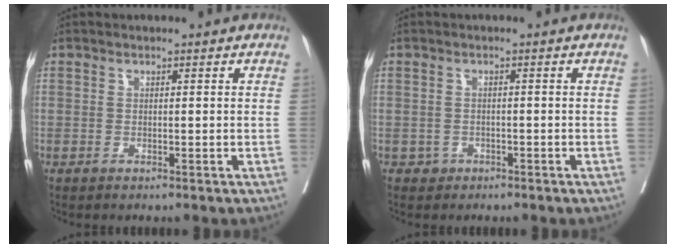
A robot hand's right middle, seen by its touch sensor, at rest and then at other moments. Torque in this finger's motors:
{"motor_torque": [-0.12, -0.10, -0.05, -0.01]}